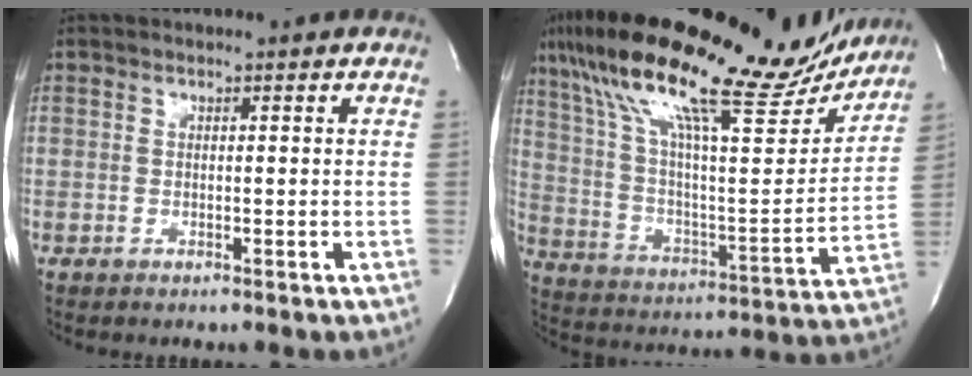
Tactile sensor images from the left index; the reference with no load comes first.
{"total": 27.5, "force": [21.3, 5.4, 16.5], "torque": [-0.289, 0.028, 0.330]}